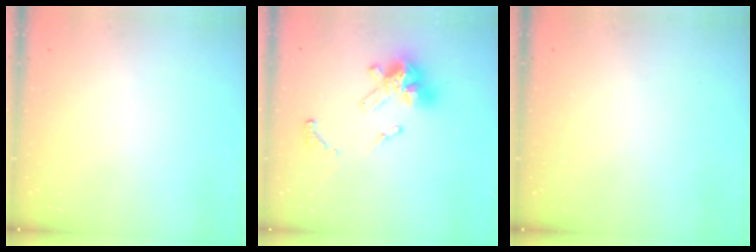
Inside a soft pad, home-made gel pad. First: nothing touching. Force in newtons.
{"total": 14.9, "press": 14.8, "slide": 1.7}
{"total": 0.0}